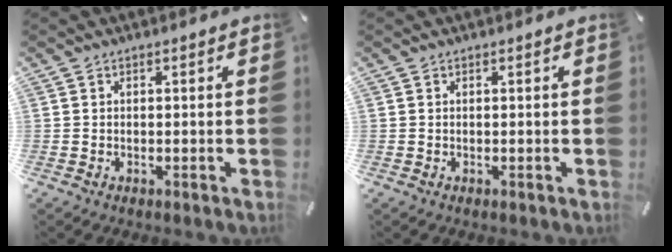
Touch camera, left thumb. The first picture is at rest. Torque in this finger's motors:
{"motor_torque": [0.00, 0.00, 0.00, 0.00, 0.00]}